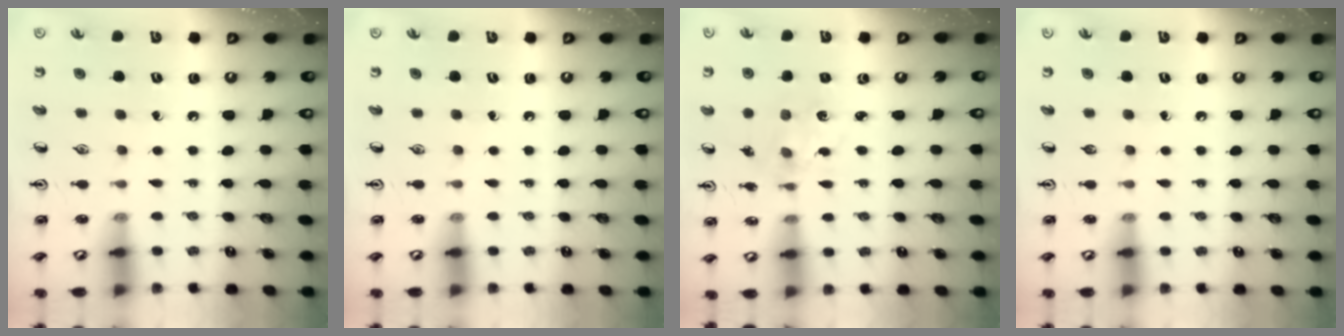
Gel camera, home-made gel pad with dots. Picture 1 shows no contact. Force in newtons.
{"total": 0.0}
{"total": 1.8, "press": 1.8, "slide": 0.3}
{"total": 0.0}